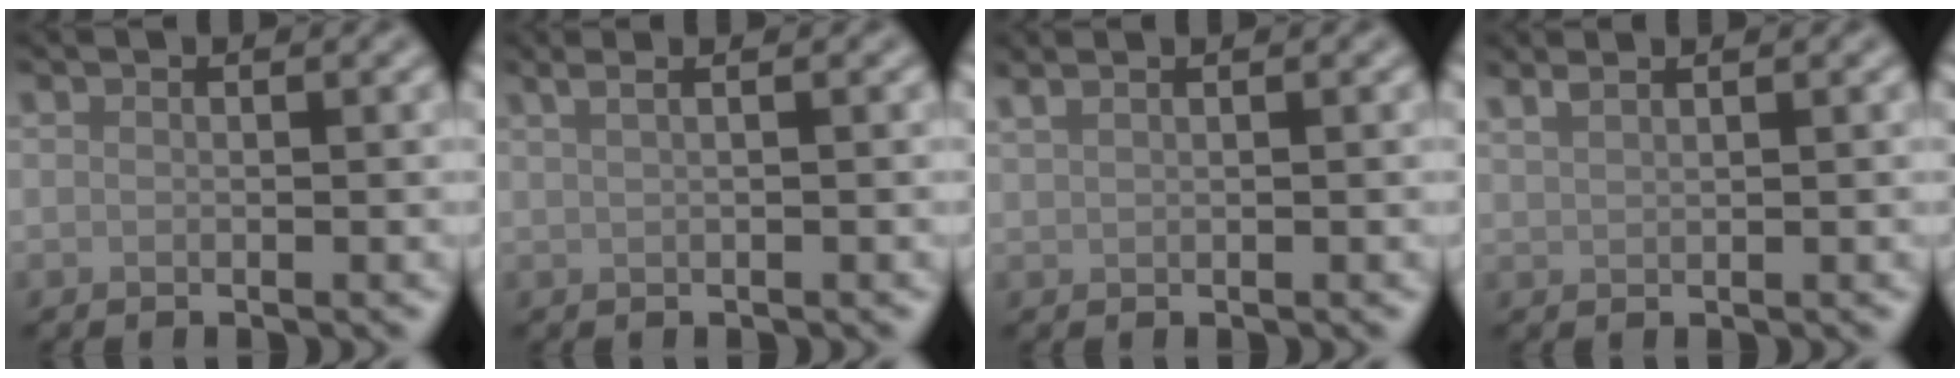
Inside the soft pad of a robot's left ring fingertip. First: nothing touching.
{"total": 4.2, "force": [2.2, 2.1, 2.8], "torque": [-0.026, 0.029, 0.005]}
{"total": 2.3, "force": [1.7, 0.9, 1.3], "torque": [-0.017, 0.006, 0.012]}
{"total": 1.9, "force": [1.5, 0.6, 1.0], "torque": [-0.011, 0.005, 0.020]}